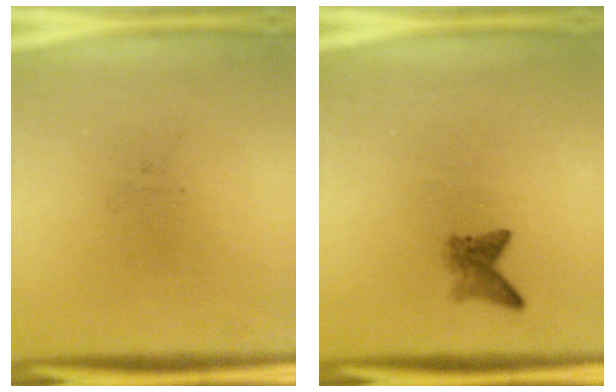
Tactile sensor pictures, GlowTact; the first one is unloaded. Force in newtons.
{"total": 1.9}